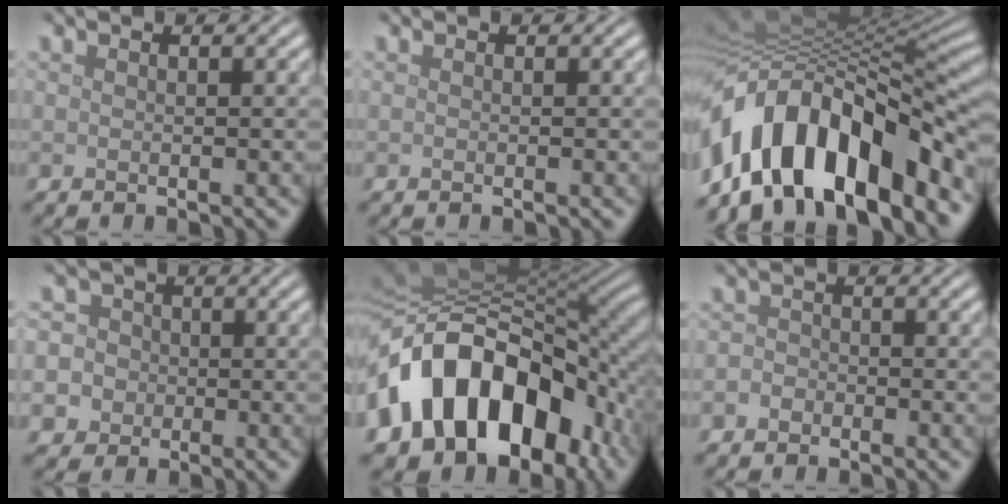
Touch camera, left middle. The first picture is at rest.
{"total": 0.0}
{"total": 15.0, "force": [-7.0, 7.6, 10.8], "torque": [-0.184, 0.012, -0.123]}
{"total": 7.2, "force": [-0.7, 6.9, 1.8], "torque": [-0.030, 0.024, -0.048]}
{"total": 15.9, "force": [-4.9, 10.9, 10.5], "torque": [-0.163, 0.003, -0.090]}
{"total": 1.2, "force": [-0.7, 0.9, 0.3], "torque": [0.003, 0.004, -0.021]}